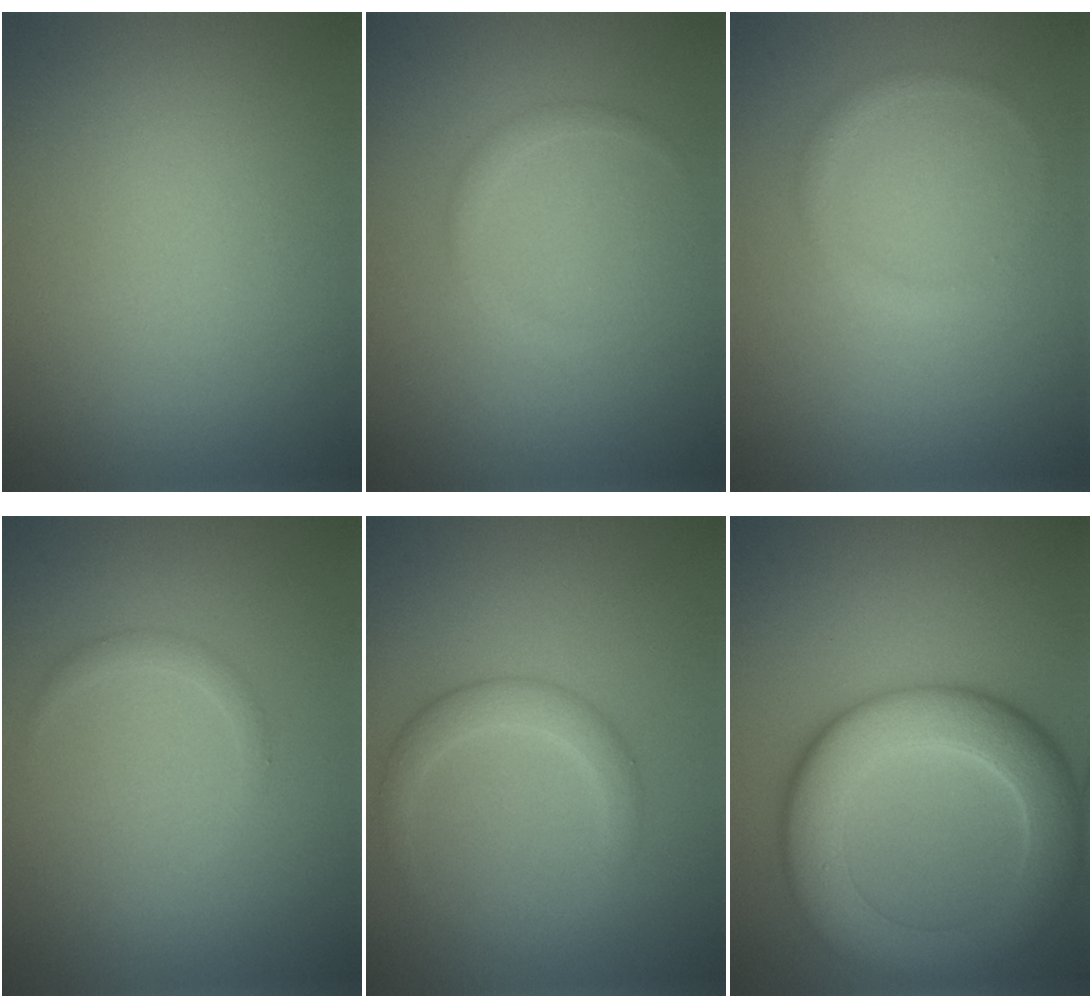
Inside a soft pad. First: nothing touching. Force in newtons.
{"total": 1.0, "press": 1.0, "slide": 0.1}
{"total": 1.0, "press": 1.0, "slide": 0.0}
{"total": 0.9, "press": 0.9, "slide": 0.1}
{"total": 2.3, "press": 2.3, "slide": 0.0}
{"total": 8.8, "press": 8.8, "slide": 0.6}